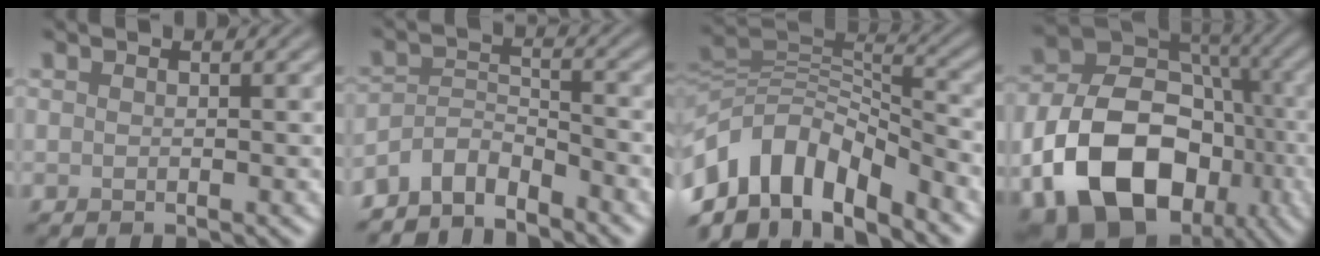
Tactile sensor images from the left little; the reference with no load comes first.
{"total": 3.9, "force": [-3.6, 1.1, 1.1], "torque": [-0.018, 0.001, -0.077]}
{"total": 10.7, "force": [-5.5, 6.2, 6.7], "torque": [-0.121, 0.013, -0.109]}
{"total": 14.8, "force": [-4.6, 10.5, 9.4], "torque": [-0.180, -0.028, -0.082]}